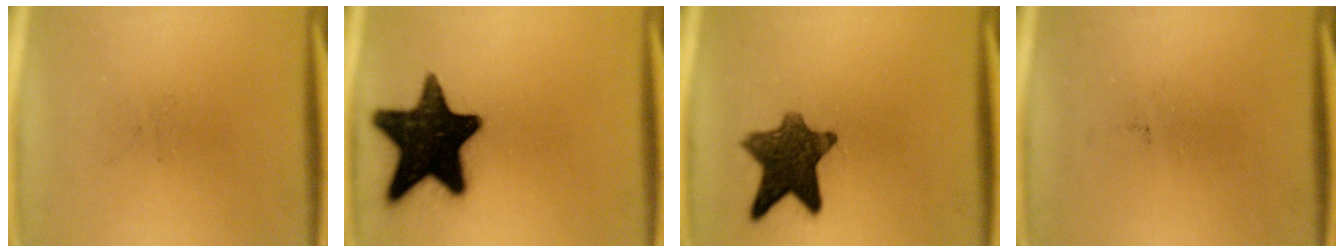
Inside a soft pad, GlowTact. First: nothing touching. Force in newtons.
{"total": 19.2}
{"total": 10.7}
{"total": 0.0}